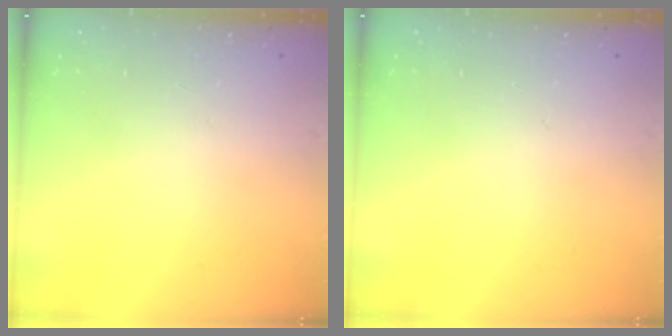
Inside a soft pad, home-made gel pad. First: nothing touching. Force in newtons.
{"total": 0.0}